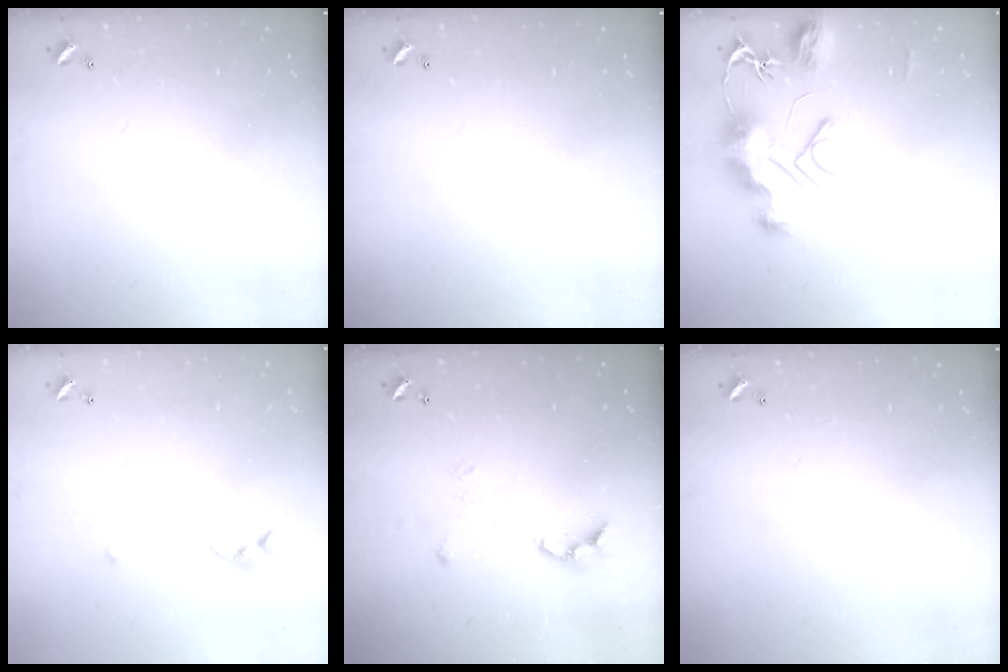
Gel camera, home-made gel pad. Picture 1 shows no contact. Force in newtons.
{"total": 0.0}
{"total": 11.5, "press": 11.5, "slide": 1.2}
{"total": 5.4, "press": 5.4, "slide": 0.6}
{"total": 7.7, "press": 7.6, "slide": 0.6}
{"total": 0.0}